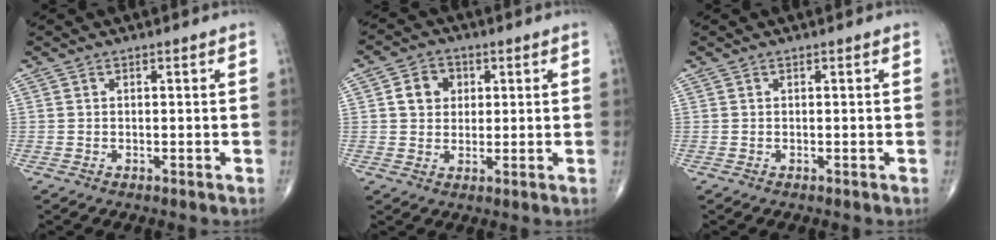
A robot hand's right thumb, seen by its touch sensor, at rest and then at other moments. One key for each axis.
{"total": 5.8, "fx": 1.4, "fy": 4.9, "fz": 2.8, "tx": -0.023, "ty": 0.001, "tz": 0.018}
{"total": 0.0}